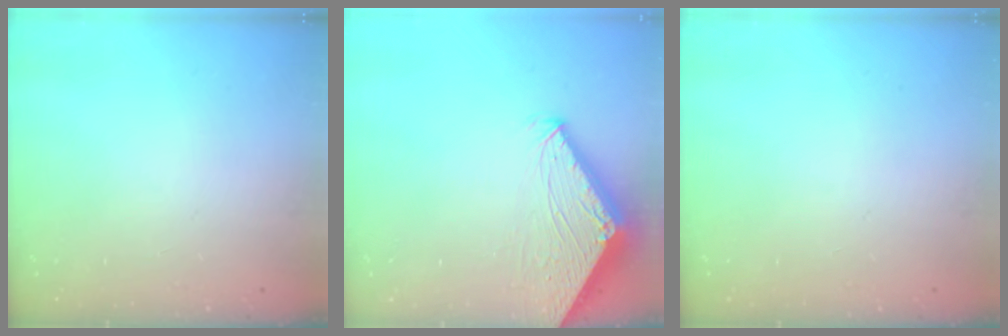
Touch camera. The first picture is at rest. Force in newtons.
{"total": 4.7, "press": 4.7, "slide": 0.1}
{"total": 0.0}